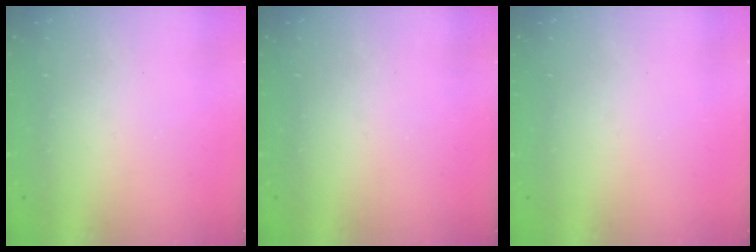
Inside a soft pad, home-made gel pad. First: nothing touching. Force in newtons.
{"total": 0.0}
{"total": 0.0}